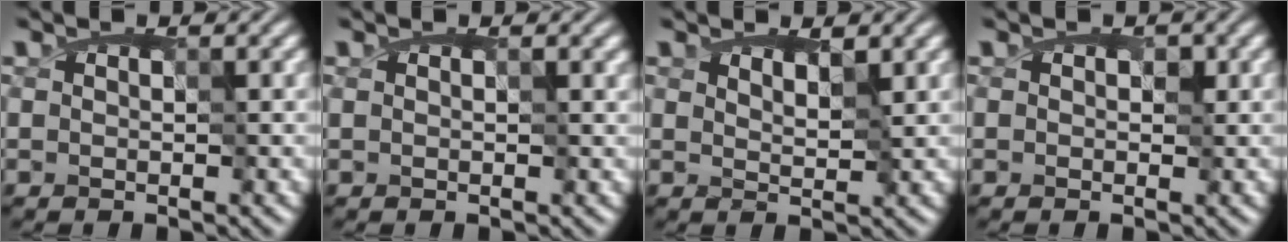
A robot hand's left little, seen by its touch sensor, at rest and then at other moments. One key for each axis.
{"total": 0.0}
{"total": 1.7, "fx": 0.9, "fy": 0.8, "fz": 1.1, "tx": -0.022, "ty": 0.002, "tz": 0.008}
{"total": 1.6, "fx": 0.5, "fy": 1.2, "fz": 0.8, "tx": -0.023, "ty": 0.005, "tz": 0.008}